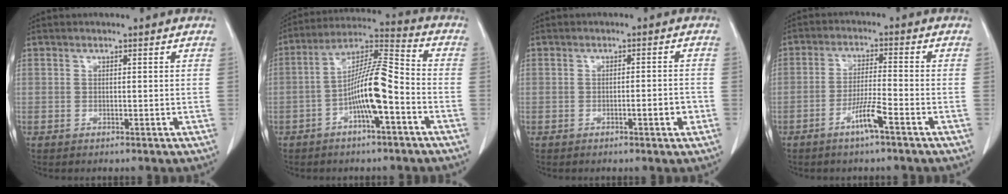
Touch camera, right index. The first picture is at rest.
{"total": 11.2, "force": [-3.8, 1.5, 10.4], "torque": [-0.197, 0.022, -0.067]}
{"total": 3.0, "force": [-1.3, 0.5, 2.6], "torque": [-0.036, 0.001, -0.019]}
{"total": 5.3, "force": [-3.1, -0.3, 4.2], "torque": [-0.082, -0.006, -0.063]}